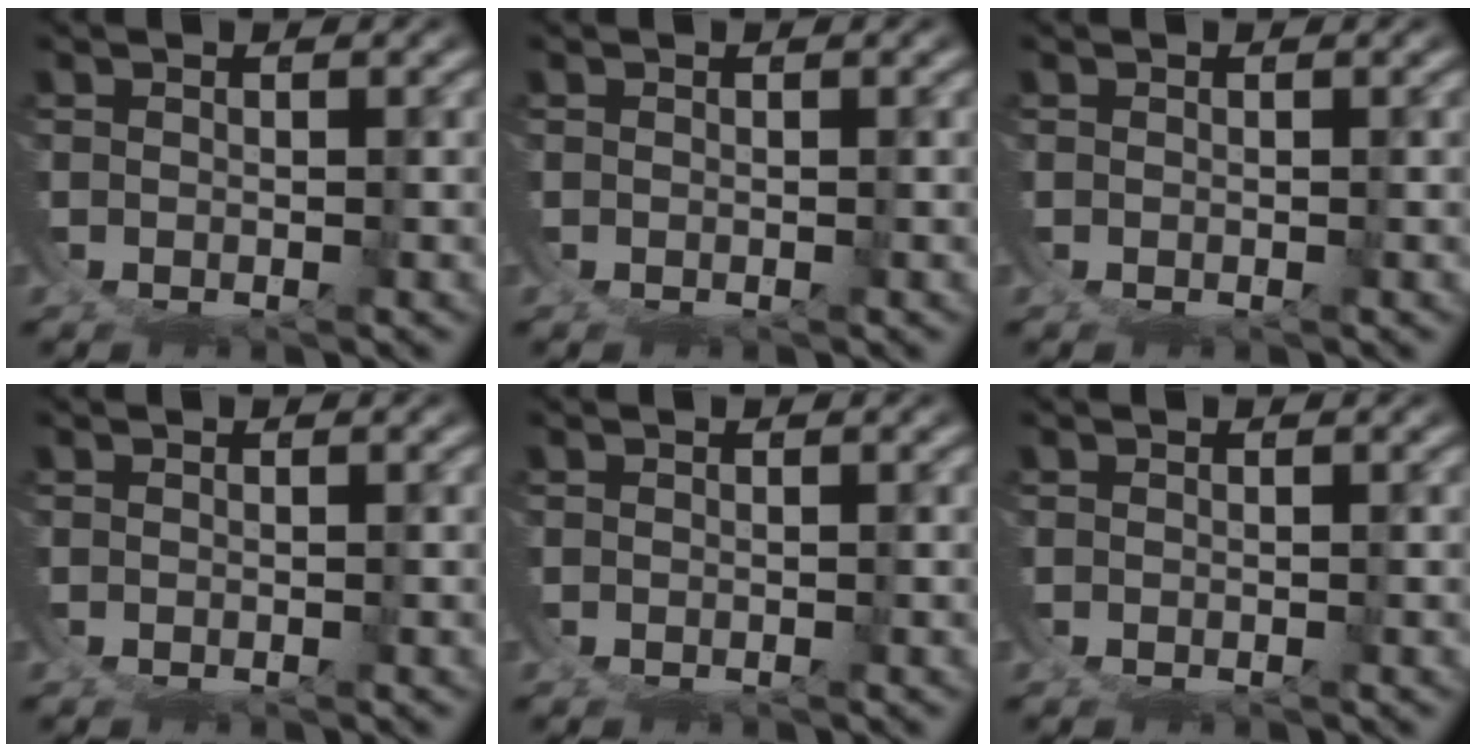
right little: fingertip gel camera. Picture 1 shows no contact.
{"total": 0.0}
{"total": 0.0}
{"total": 0.0}
{"total": 0.0}
{"total": 0.0}